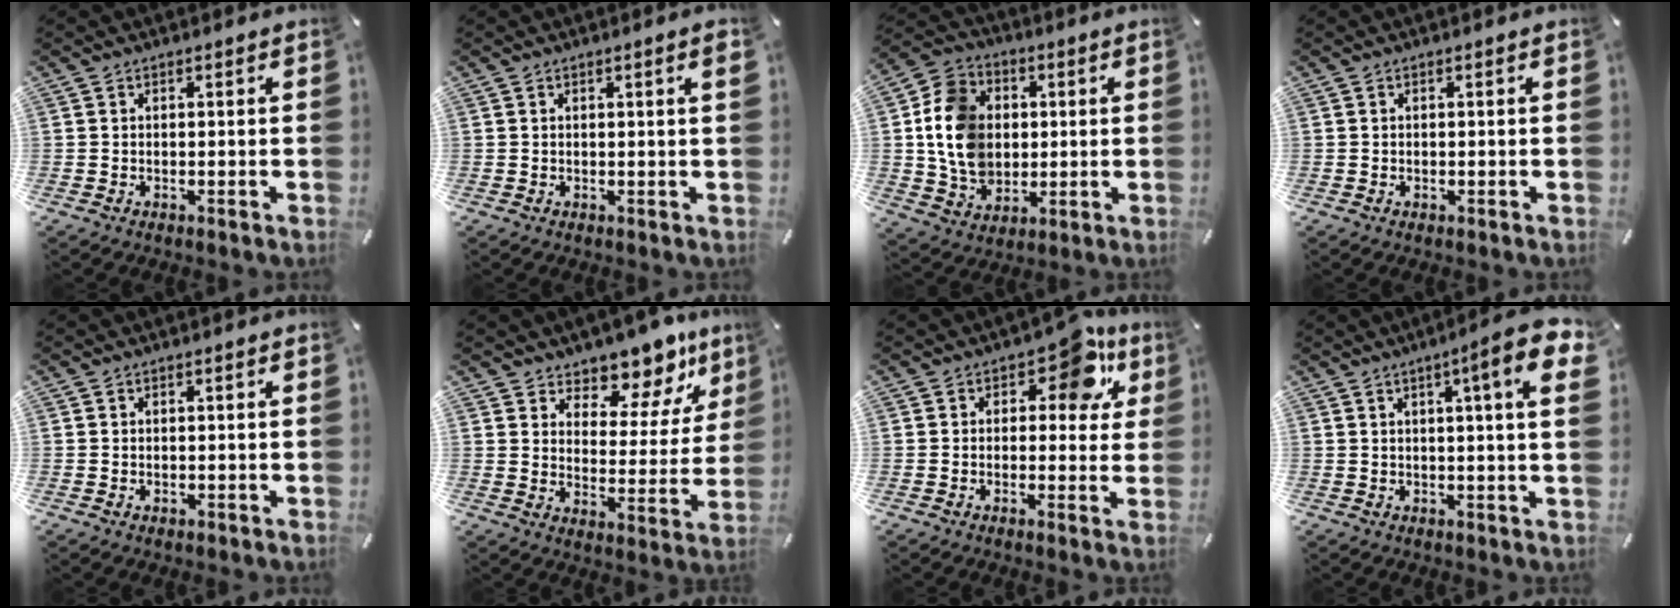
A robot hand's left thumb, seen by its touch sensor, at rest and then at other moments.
{"total": 2.0, "force": [0.5, 0.2, 2.0], "torque": [-0.029, -0.003, 0.006]}
{"total": 13.0, "force": [0.7, 11.1, 6.7], "torque": [-0.148, 0.015, 0.017]}
{"total": 0.0}
{"total": 0.5, "force": [0.0, 0.5, 0.2], "torque": [-0.003, 0.003, -0.001]}
{"total": 10.0, "force": [8.5, 4.9, 2.0], "torque": [-0.015, -0.091, 0.146]}
{"total": 11.1, "force": [5.3, 6.1, 7.6], "torque": [-0.079, -0.029, 0.083]}
{"total": 11.4, "force": [4.8, 1.5, 10.2], "torque": [-0.146, -0.021, 0.071]}